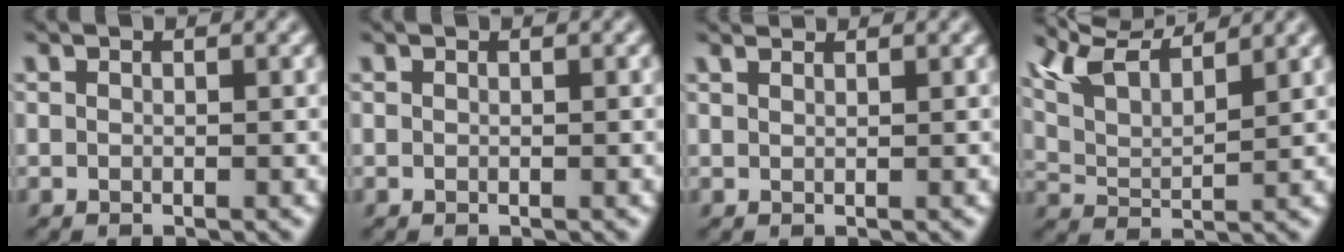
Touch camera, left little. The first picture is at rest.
{"total": 0.0}
{"total": 1.3, "force": [1.3, 0.0, 0.2], "torque": [-0.014, 0.005, 0.026]}
{"total": 7.2, "force": [6.3, 1.2, 3.2], "torque": [-0.087, 0.018, 0.109]}